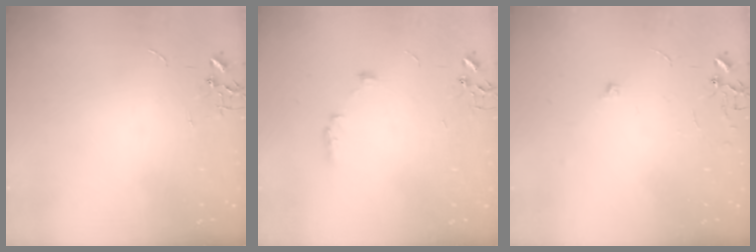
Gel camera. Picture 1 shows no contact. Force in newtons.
{"total": 5.9, "press": 5.6, "slide": 2.1}
{"total": 6.6, "press": 6.5, "slide": 1.1}